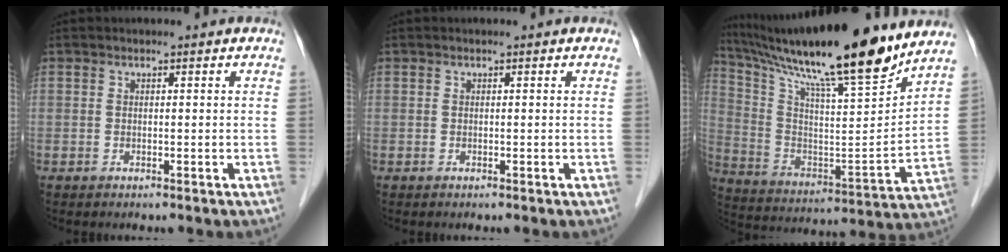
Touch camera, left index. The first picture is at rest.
{"total": 0.0}
{"total": 24.6, "force": [20.2, 0.8, 13.9], "torque": [-0.250, -0.021, 0.332]}